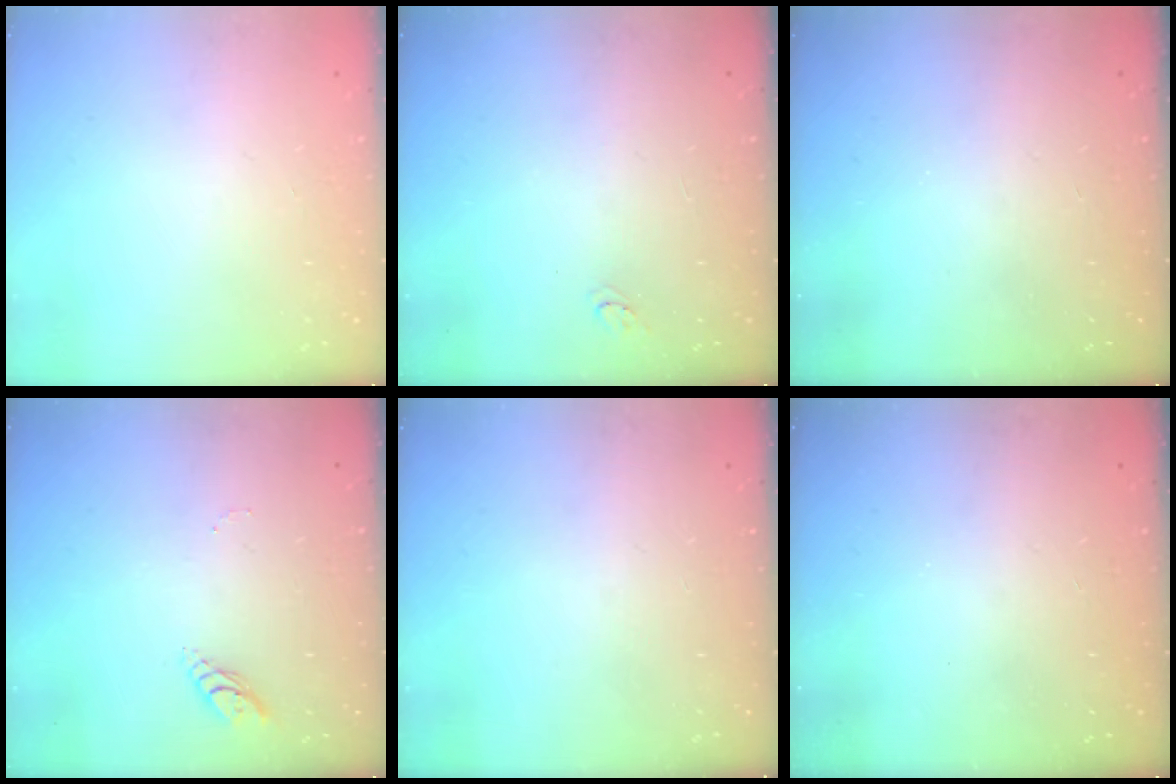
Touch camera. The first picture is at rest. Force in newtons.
{"total": 3.2, "press": 3.2, "slide": 0.3}
{"total": 0.0}
{"total": 4.6, "press": 4.6, "slide": 0.4}
{"total": 0.0}
{"total": 0.0}